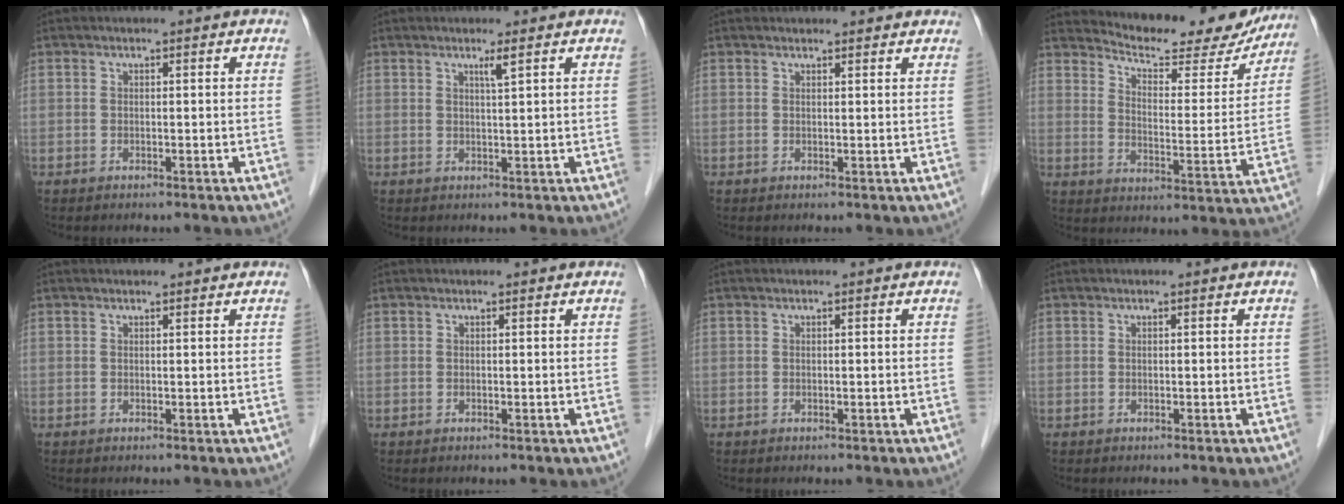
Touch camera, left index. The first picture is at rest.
{"total": 1.5, "force": [0.9, -0.4, 1.1], "torque": [-0.025, -0.003, 0.019]}
{"total": 3.9, "force": [3.6, 1.0, 1.0], "torque": [-0.013, 0.018, 0.038]}
{"total": 17.6, "force": [16.4, 4.1, 4.9], "torque": [-0.061, -0.029, 0.206]}
{"total": 1.1, "force": [1.0, 0.1, 0.2], "torque": [-0.011, 0.014, 0.015]}
{"total": 0.0}
{"total": 0.0}
{"total": 0.0}